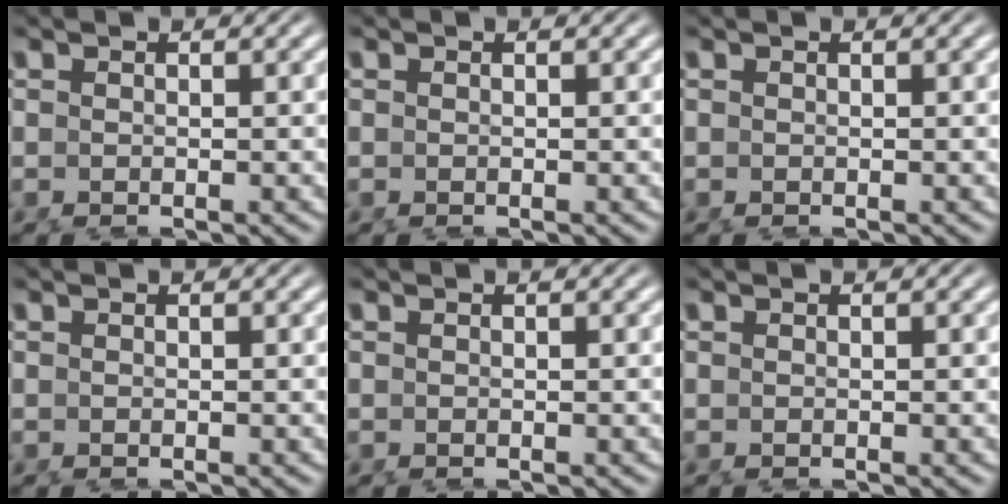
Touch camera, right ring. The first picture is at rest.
{"total": 0.0}
{"total": 0.0}
{"total": 0.0}
{"total": 0.0}
{"total": 0.0}